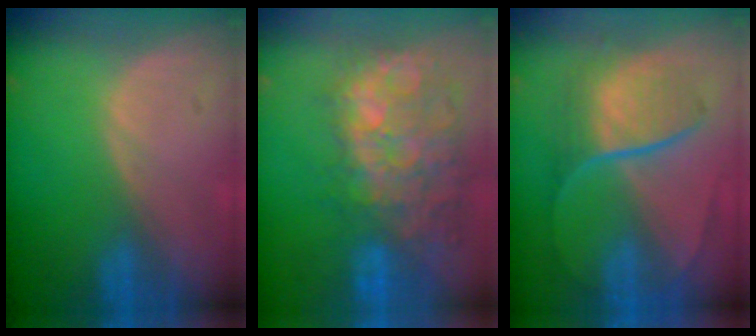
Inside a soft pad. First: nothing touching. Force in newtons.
{"total": 12.5, "press": 11.3, "slide": 5.4}
{"total": 8.9, "press": 7.5, "slide": 4.9}